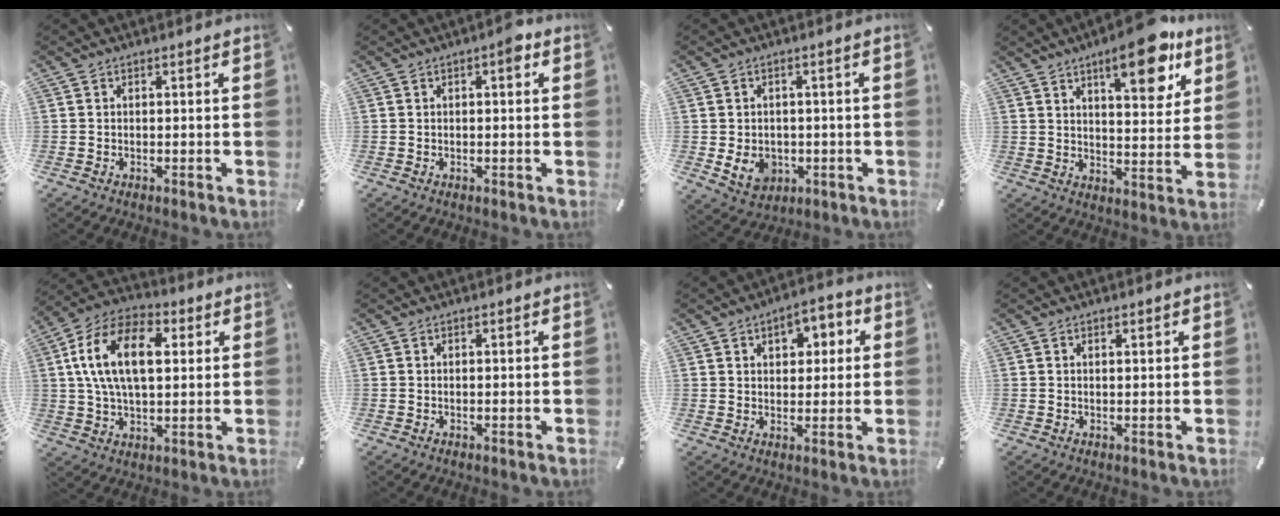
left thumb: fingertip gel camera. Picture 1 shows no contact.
{"total": 3.2, "force": [0.9, 1.2, 2.8], "torque": [-0.034, 0.000, 0.007]}
{"total": 6.7, "force": [-1.0, 5.8, 3.2], "torque": [-0.070, 0.000, -0.016]}
{"total": 15.1, "force": [9.0, 5.7, 10.7], "torque": [-0.135, -0.049, 0.143]}
{"total": 15.8, "force": [3.8, 9.2, 12.3], "torque": [-0.260, 0.008, 0.060]}
{"total": 0.0}
{"total": 5.8, "force": [1.9, 4.5, 3.2], "torque": [-0.033, 0.000, 0.023]}
{"total": 0.6, "force": [0.4, 0.2, 0.4], "torque": [-0.008, 0.000, 0.008]}